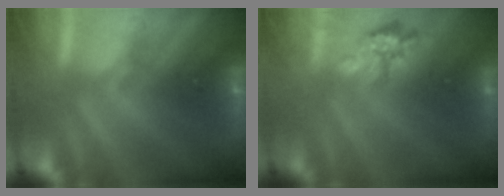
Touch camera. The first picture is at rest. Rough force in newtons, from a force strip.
{"total": 2.4}